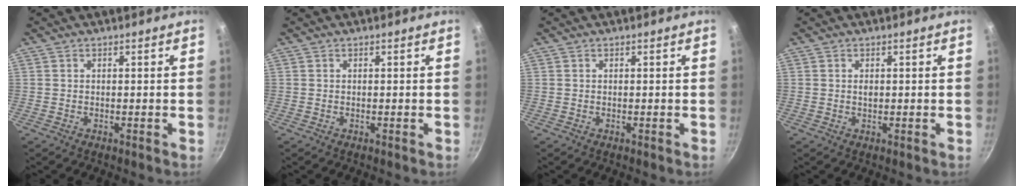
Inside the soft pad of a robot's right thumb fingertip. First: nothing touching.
{"total": 0.0}
{"total": 0.0}
{"total": 1.0, "force": [0.2, 0.6, 0.8], "torque": [-0.012, 0.001, 0.003]}